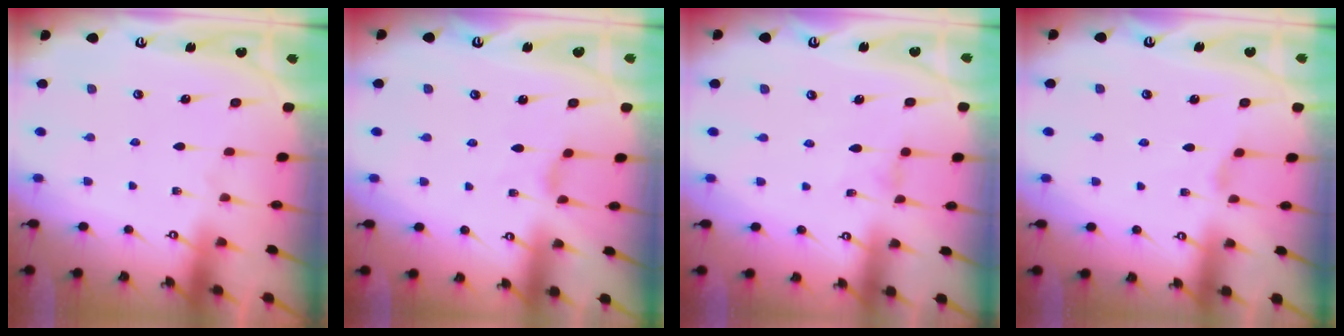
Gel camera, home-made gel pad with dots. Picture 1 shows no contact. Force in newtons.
{"total": 1.4, "press": 1.3, "slide": 0.4}
{"total": 0.0}
{"total": 0.0}